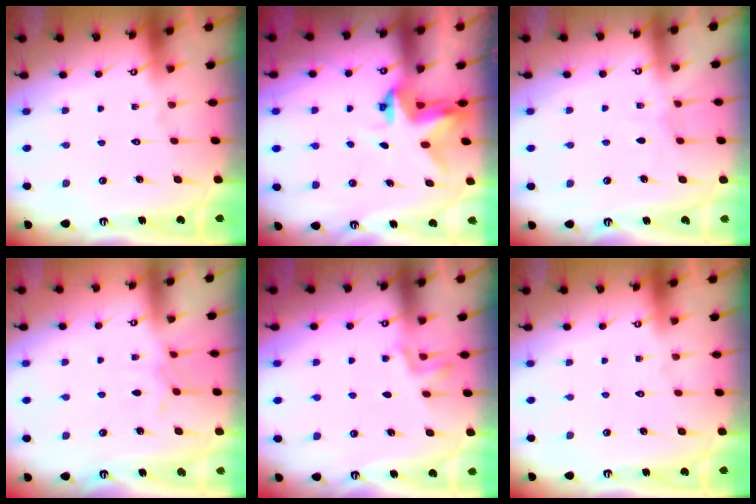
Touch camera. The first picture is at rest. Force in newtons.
{"total": 3.8, "press": 3.8, "slide": 0.3}
{"total": 3.5, "press": 3.4, "slide": 0.5}
{"total": 3.9, "press": 3.9, "slide": 0.2}
{"total": 1.9, "press": 1.2, "slide": 1.4}
{"total": 0.0}